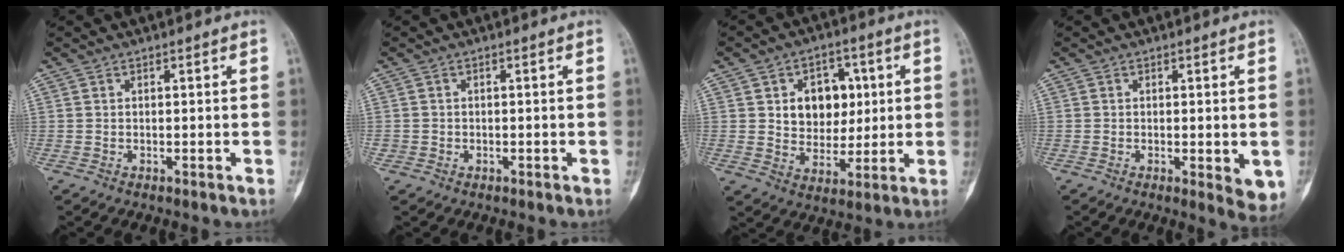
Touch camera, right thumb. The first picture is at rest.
{"total": 0.9, "force": [-0.3, 0.8, 0.1], "torque": [0.005, 0.005, -0.006]}
{"total": 10.9, "force": [2.4, 8.3, 6.6], "torque": [-0.046, -0.007, 0.043]}
{"total": 5.0, "force": [-1.0, 1.7, 4.6], "torque": [-0.053, -0.013, -0.010]}